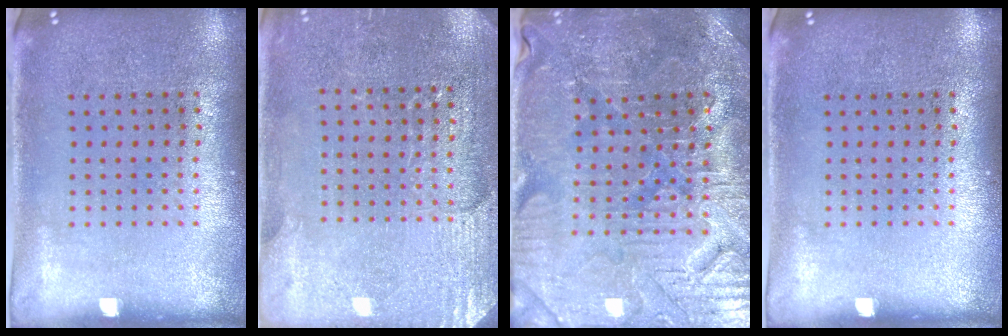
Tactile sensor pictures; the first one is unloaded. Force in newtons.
{"total": 2.9, "press": 2.8, "slide": 0.6}
{"total": 3.6, "press": 3.6, "slide": 0.5}
{"total": 0.0}